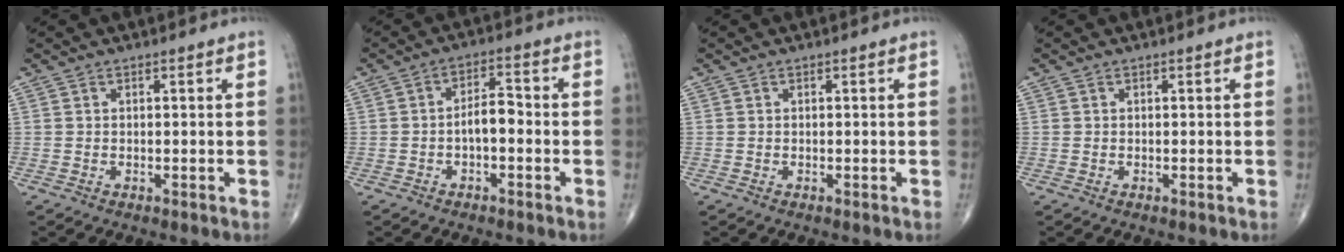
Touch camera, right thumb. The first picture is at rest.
{"total": 4.7, "force": [-1.2, 2.3, 3.9], "torque": [-0.057, 0.025, -0.024]}
{"total": 0.0}
{"total": 0.0}